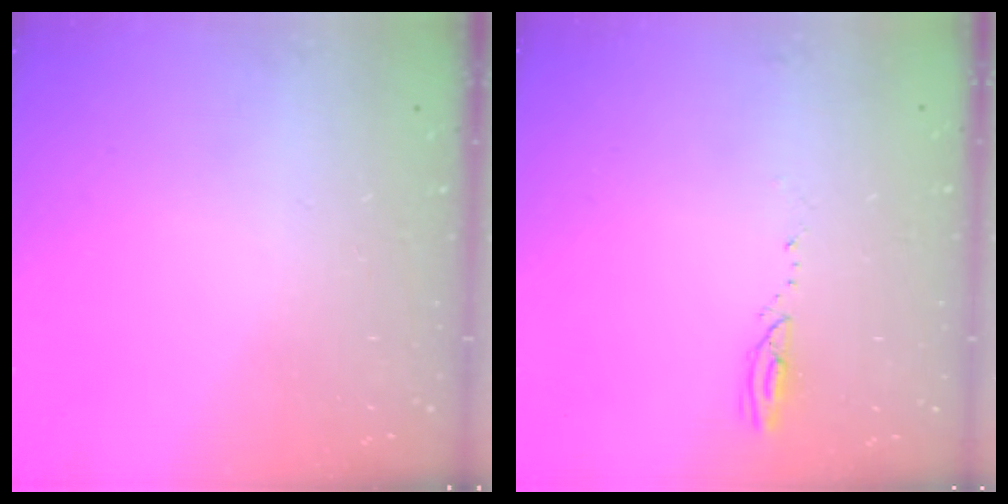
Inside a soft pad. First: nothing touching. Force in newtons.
{"total": 2.5, "press": 2.5, "slide": 0.2}